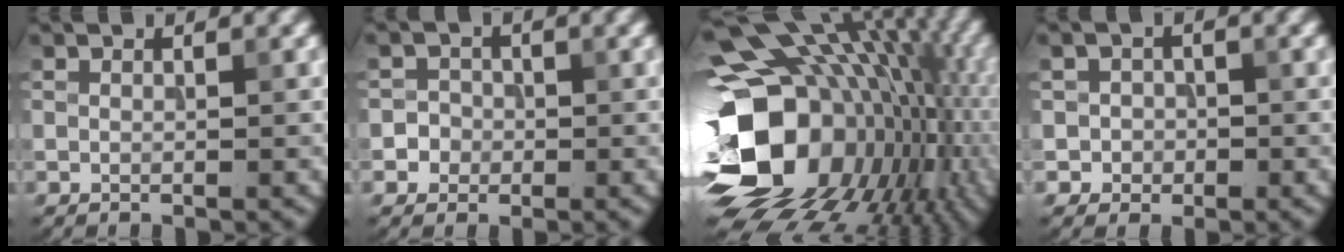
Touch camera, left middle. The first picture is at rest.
{"total": 2.4, "force": [-0.7, 2.3, 0.3], "torque": [0.024, 0.009, -0.024]}
{"total": 19.2, "force": [-1.0, 14.1, 13.0], "torque": [-0.242, -0.002, -0.002]}
{"total": 1.8, "force": [-0.4, 1.8, 0.1], "torque": [0.021, -0.001, -0.010]}